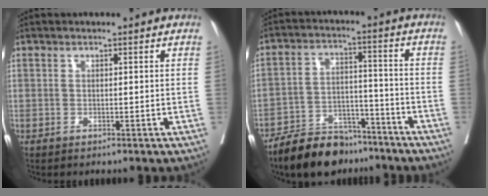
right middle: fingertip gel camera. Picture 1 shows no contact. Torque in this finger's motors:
{"motor_torque": [1.02, -1.12, 0.19, 0.02]}